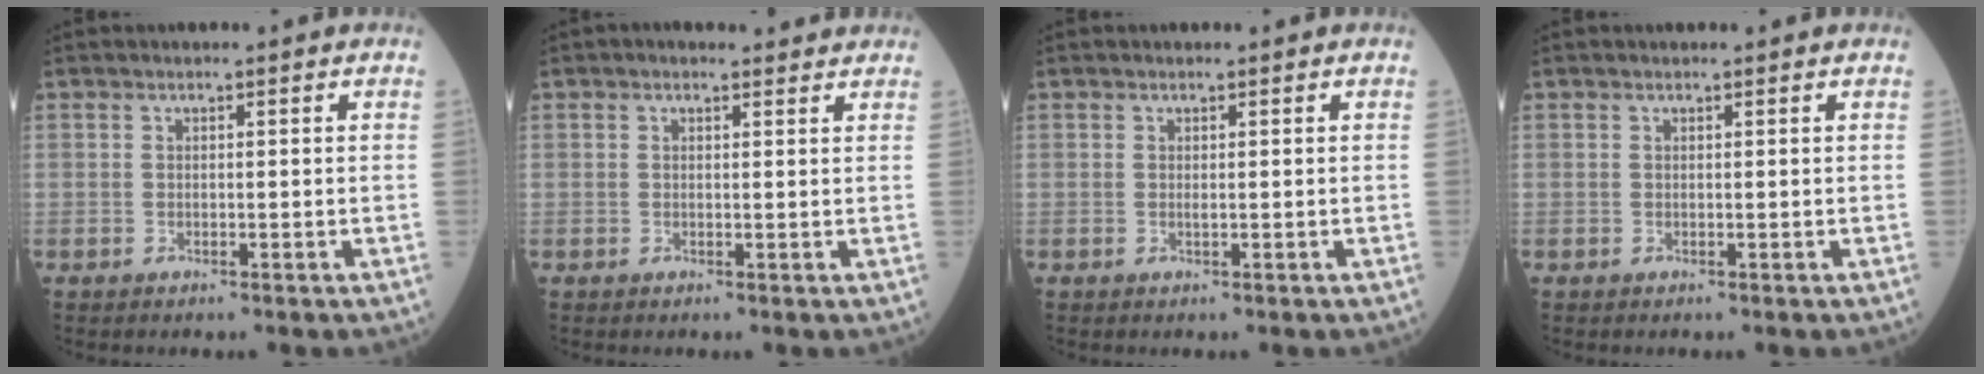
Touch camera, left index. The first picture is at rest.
{"total": 3.4, "force": [2.9, 1.1, 1.5], "torque": [-0.022, 0.020, 0.032]}
{"total": 0.7, "force": [0.4, 0.1, 0.6], "torque": [-0.015, 0.004, 0.005]}
{"total": 1.3, "force": [1.1, 0.1, 0.5], "torque": [-0.010, 0.011, 0.016]}